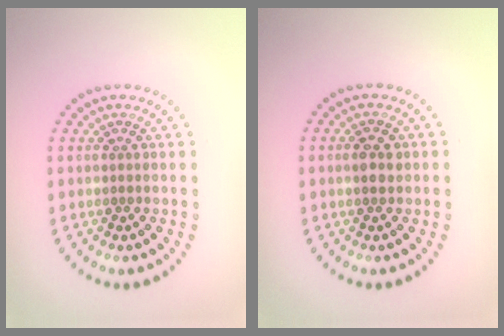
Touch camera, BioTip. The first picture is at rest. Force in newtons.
{"total": 1.8, "press": 1.7, "slide": 0.3}